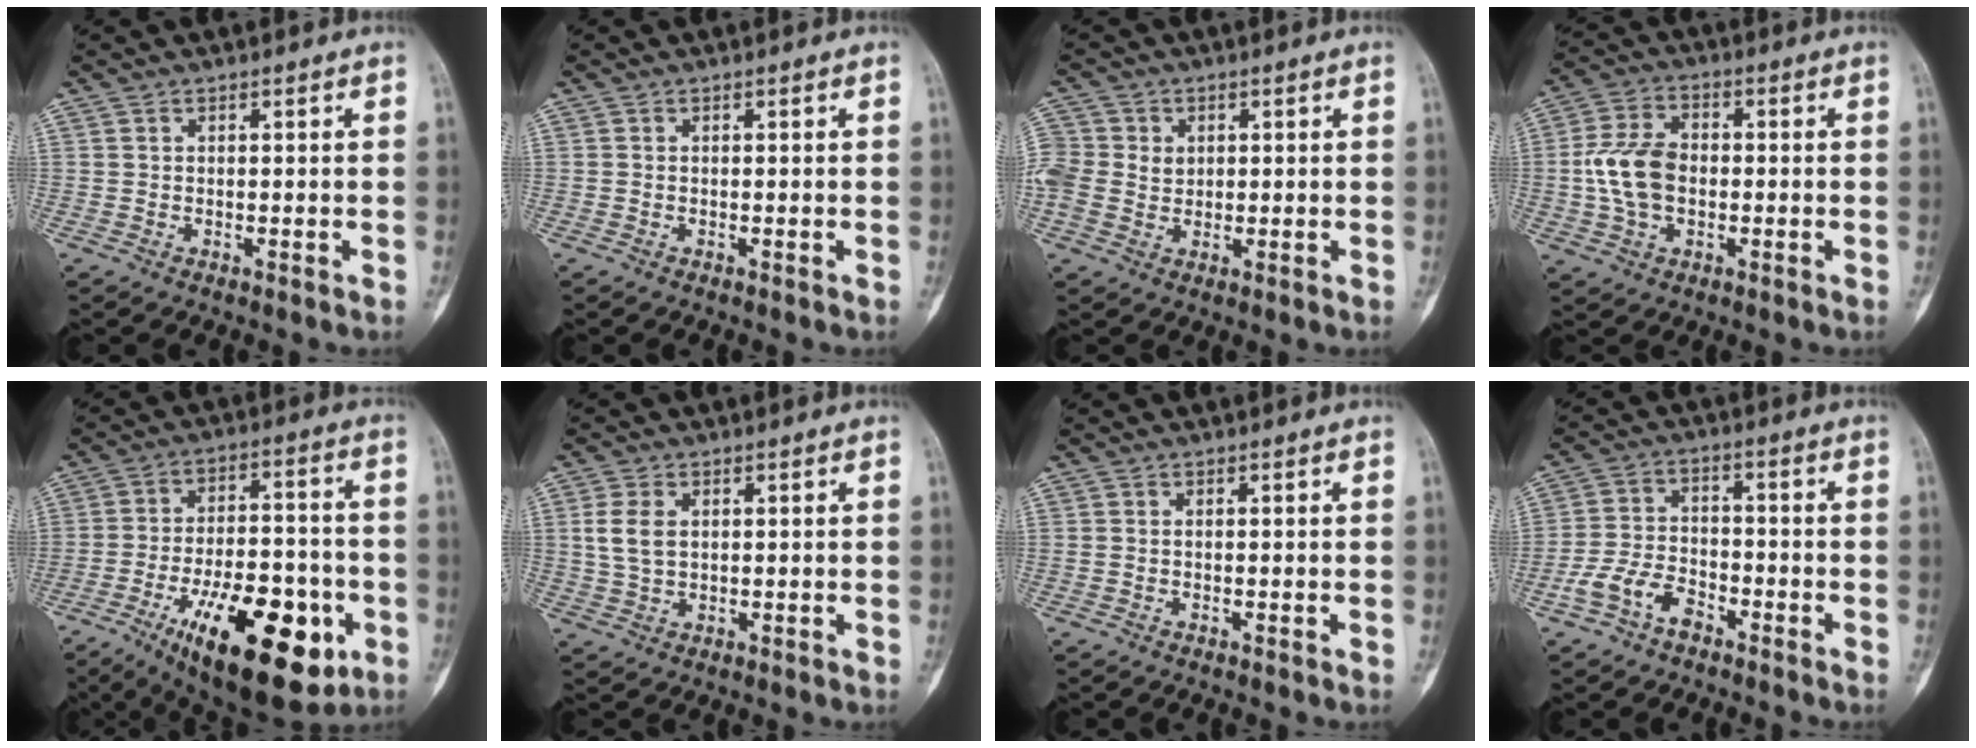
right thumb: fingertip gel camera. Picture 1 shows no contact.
{"total": 0.0}
{"total": 8.9, "force": [1.2, 7.8, 4.1], "torque": [-0.100, 0.012, 0.022]}
{"total": 10.1, "force": [-0.8, 6.8, 7.4], "torque": [-0.140, 0.017, -0.020]}
{"total": 24.0, "force": [-10.0, 10.2, 19.2], "torque": [-0.277, 0.035, -0.143]}
{"total": 5.1, "force": [1.1, 3.2, 3.7], "torque": [-0.079, 0.001, 0.023]}
{"total": 0.0}
{"total": 7.5, "force": [-4.3, 4.4, 4.2], "torque": [-0.086, 0.034, -0.084]}